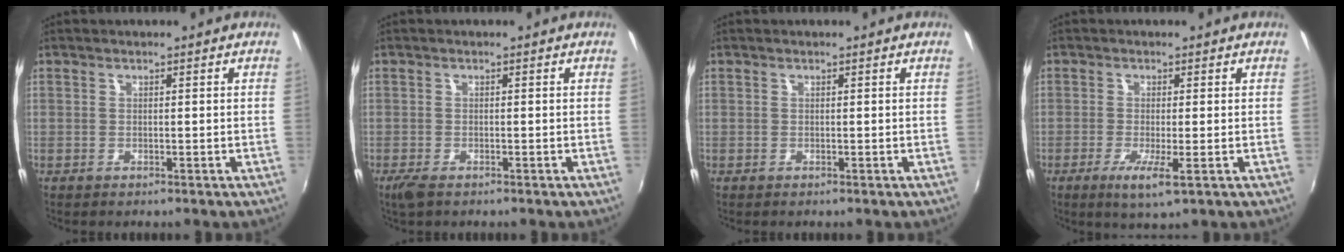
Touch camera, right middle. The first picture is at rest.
{"total": 2.4, "force": [-1.6, 0.8, 1.6], "torque": [-0.034, -0.008, -0.030]}
{"total": 0.0}
{"total": 4.5, "force": [-1.7, 0.1, 4.2], "torque": [-0.089, -0.014, -0.031]}